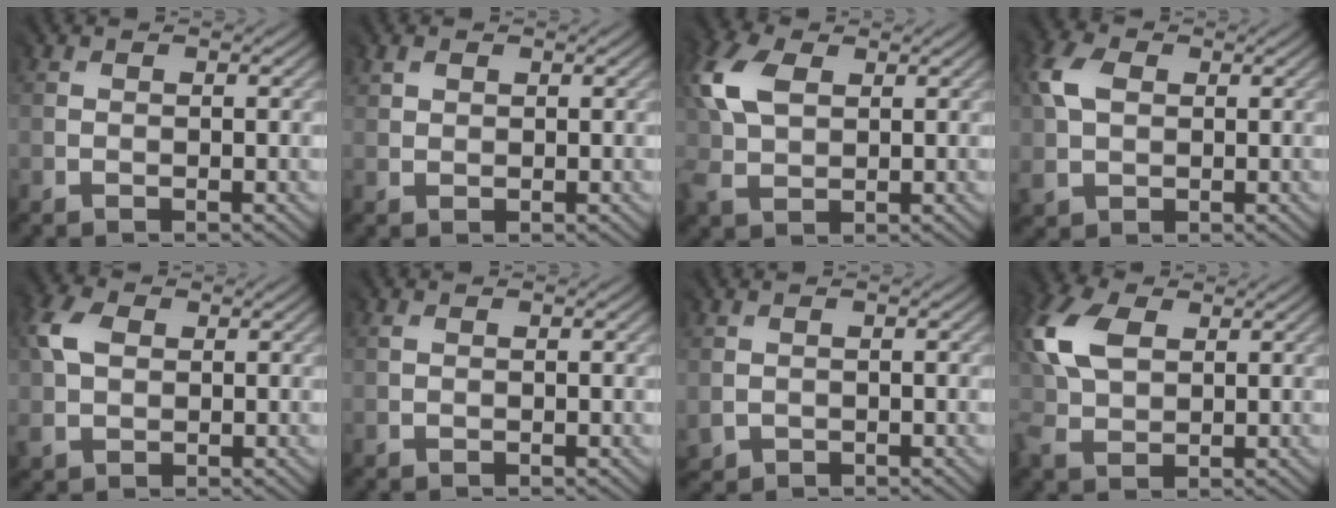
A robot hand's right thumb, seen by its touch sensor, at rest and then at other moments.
{"total": 1.9, "force": [1.6, 1.1, 0.3], "torque": [-0.006, 0.002, 0.029]}
{"total": 8.6, "force": [3.0, 5.6, 5.8], "torque": [-0.174, 0.021, 0.053]}
{"total": 5.3, "force": [1.5, 4.1, 2.9], "torque": [-0.098, 0.005, 0.025]}
{"total": 4.8, "force": [1.4, 3.8, 2.5], "torque": [-0.085, 0.005, 0.025]}
{"total": 0.7, "force": [0.4, 0.4, 0.4], "torque": [-0.008, 0.000, 0.009]}
{"total": 1.2, "force": [0.0, 1.2, -0.1], "torque": [-0.006, -0.007, 0.005]}
{"total": 9.7, "force": [3.4, 6.2, 6.5], "torque": [-0.193, 0.025, 0.060]}